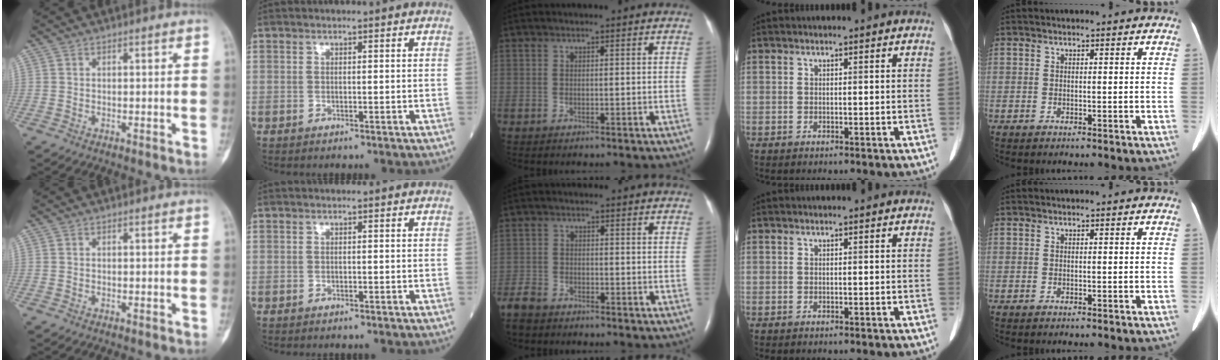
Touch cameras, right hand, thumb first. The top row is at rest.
{"middle": {"total": 4.7, "force": [-4.2, 1.6, 1.2], "torque": [-0.027, -0.011, -0.083]}}